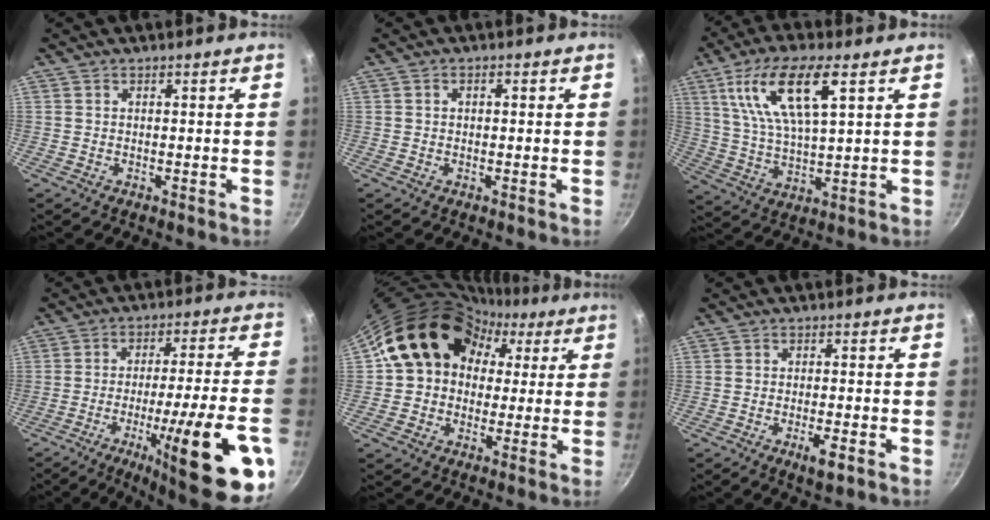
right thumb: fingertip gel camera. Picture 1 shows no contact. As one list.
[{"total": 1.1, "force": [0.1, 0.7, 0.8], "torque": [-0.014, 0.007, 0.002]}, {"total": 15.3, "force": [6.4, 4.9, 13.0], "torque": [-0.247, -0.012, 0.125]}, {"total": 24.3, "force": [-9.8, 4.4, 21.9], "torque": [-0.289, 0.029, -0.137]}, {"total": 16.4, "force": [3.7, 13.6, 8.3], "torque": [-0.103, 0.041, 0.049]}, {"total": 3.9, "force": [-1.8, 0.9, 3.4], "torque": [-0.059, 0.006, -0.029]}]